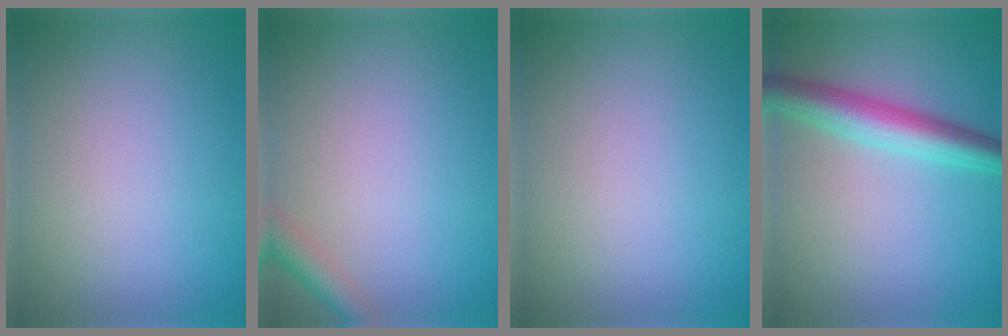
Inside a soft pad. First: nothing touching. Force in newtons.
{"total": 2.2, "press": 2.2, "slide": 0.2}
{"total": 0.0}
{"total": 5.1, "press": 5.1, "slide": 0.1}